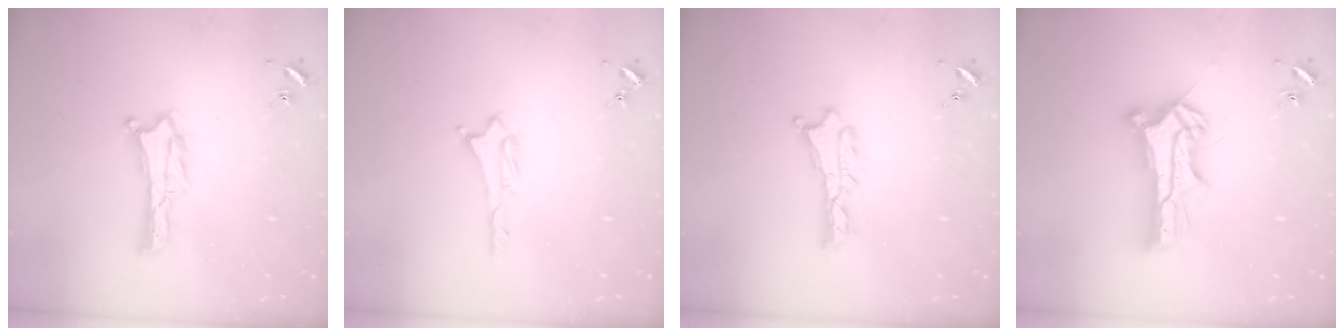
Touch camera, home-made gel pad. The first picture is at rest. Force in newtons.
{"total": 1.2, "press": 1.2, "slide": 0.1}
{"total": 0.7, "press": 0.7, "slide": 0.1}
{"total": 10.0, "press": 9.9, "slide": 1.0}